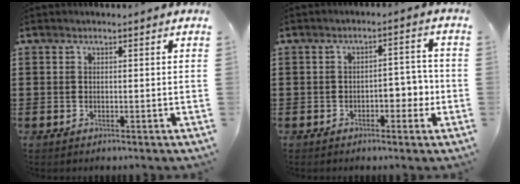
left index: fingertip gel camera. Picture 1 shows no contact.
{"total": 4.2, "force": [-1.8, 2.2, 3.1], "torque": [-0.039, 0.003, -0.041]}